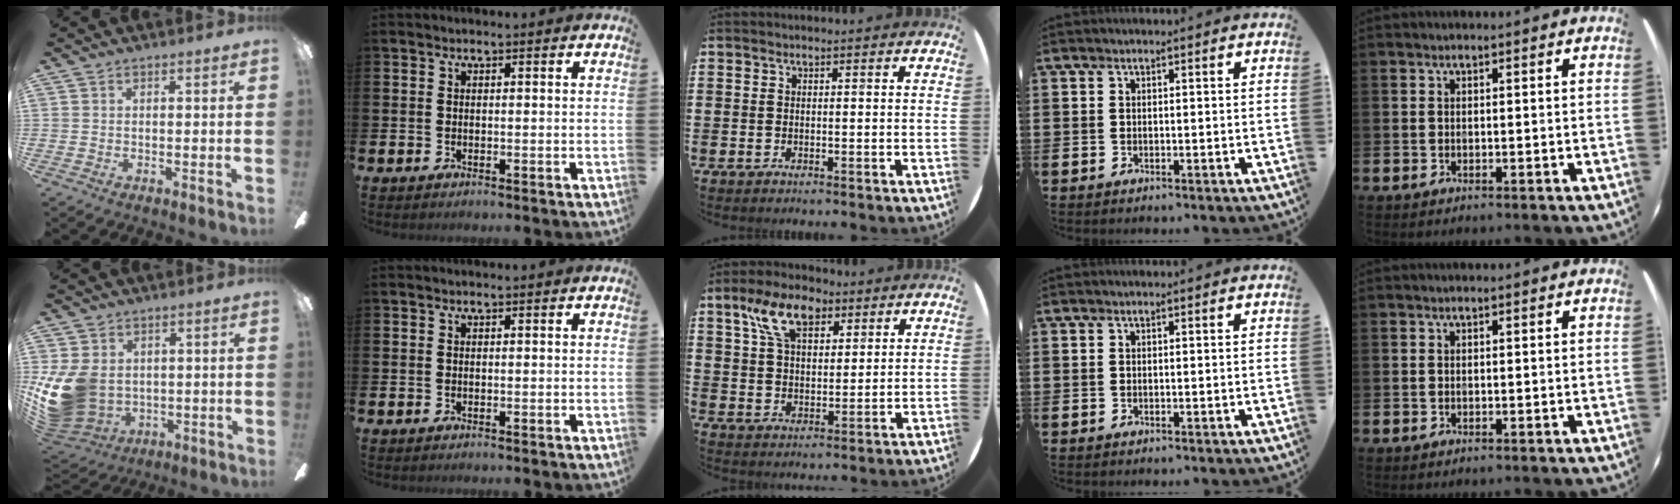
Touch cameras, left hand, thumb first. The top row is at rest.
{"thumb": {"total": 14.9, "force": [-0.1, 11.8, 9.2], "torque": [-0.215, -0.007, 0.001]}, "middle": {"total": 8.7, "force": [5.2, 4.7, 5.1], "torque": [-0.104, 0.005, 0.094]}}